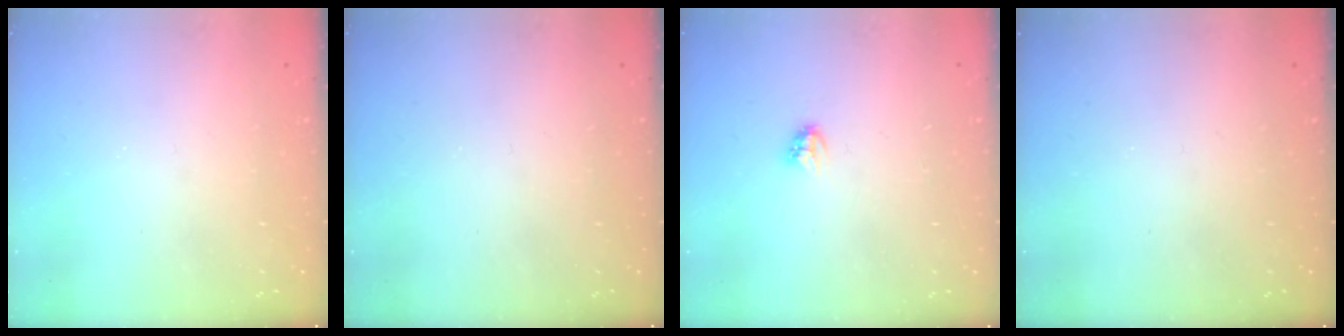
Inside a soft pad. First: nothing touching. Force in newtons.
{"total": 0.0}
{"total": 2.7, "press": 2.7, "slide": 0.3}
{"total": 0.0}